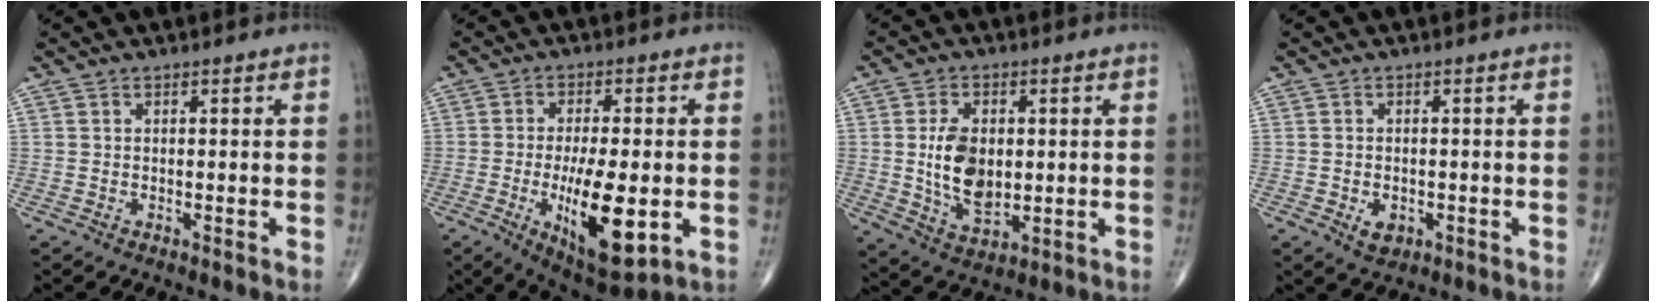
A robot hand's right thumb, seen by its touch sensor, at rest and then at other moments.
{"total": 15.0, "force": [-3.4, 5.4, 13.6], "torque": [-0.215, -0.013, -0.043]}
{"total": 10.9, "force": [0.5, 6.6, 8.6], "torque": [-0.142, -0.012, 0.019]}
{"total": 3.0, "force": [-1.0, 2.1, 1.9], "torque": [-0.022, 0.000, -0.009]}